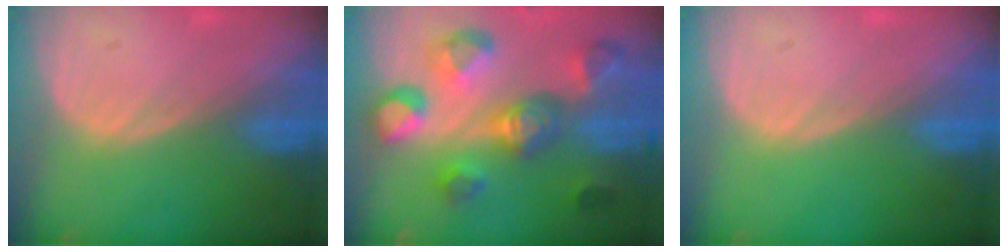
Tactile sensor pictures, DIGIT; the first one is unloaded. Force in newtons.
{"total": 11.0, "press": 10.0, "slide": 4.6}
{"total": 0.0}